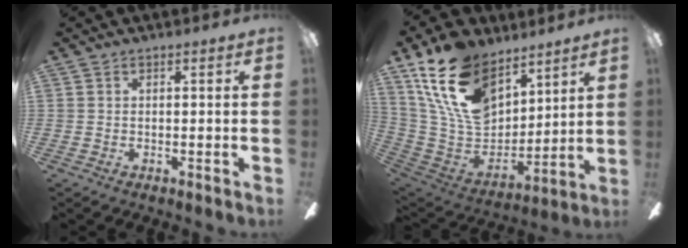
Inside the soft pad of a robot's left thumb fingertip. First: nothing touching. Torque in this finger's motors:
{"motor_torque": [1.84, 1.19, 1.53, -1.24, 0.57]}